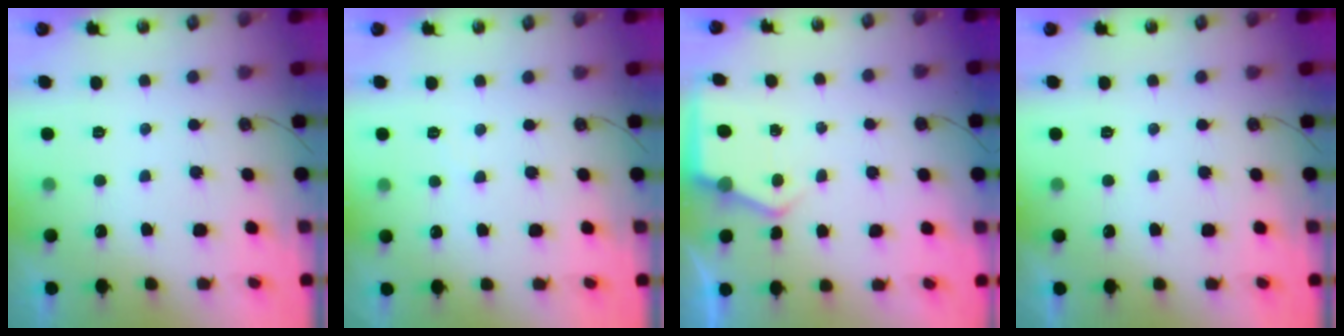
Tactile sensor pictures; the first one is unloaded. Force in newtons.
{"total": 2.8, "press": 2.8, "slide": 0.5}
{"total": 5.2, "press": 5.2, "slide": 0.5}
{"total": 0.0}